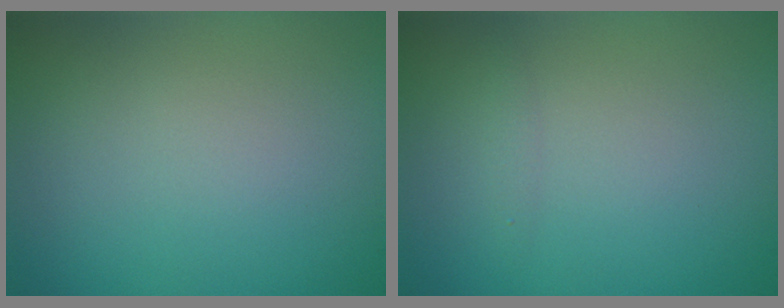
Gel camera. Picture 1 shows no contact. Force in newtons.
{"total": 0.6, "press": 0.6, "slide": 0.1}